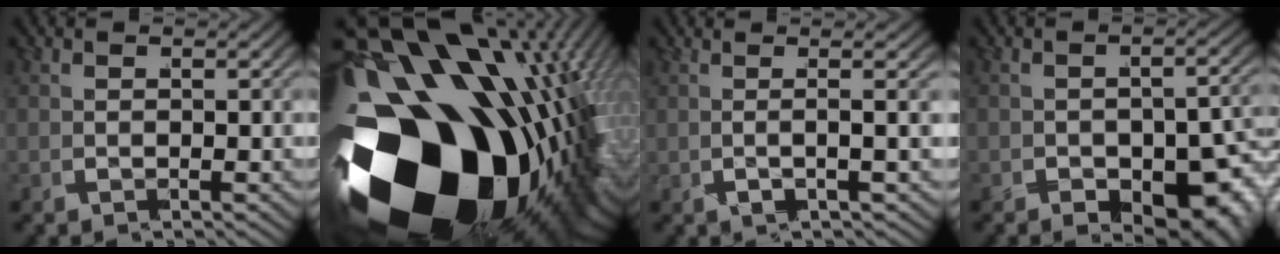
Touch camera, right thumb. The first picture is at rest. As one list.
[{"total": 42.9, "force": [-9.0, 27.2, 31.8], "torque": [-0.499, -0.083, -0.116]}, {"total": 4.0, "force": [0.8, 0.7, 3.9], "torque": [-0.054, 0.014, 0.008]}, {"total": 9.1, "force": [-2.8, 5.5, 6.6], "torque": [-0.098, -0.046, -0.021]}]